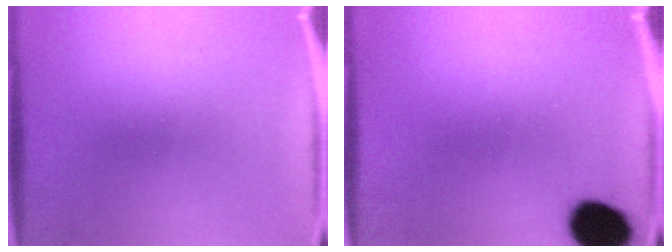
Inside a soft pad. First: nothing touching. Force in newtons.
{"total": 11.2}